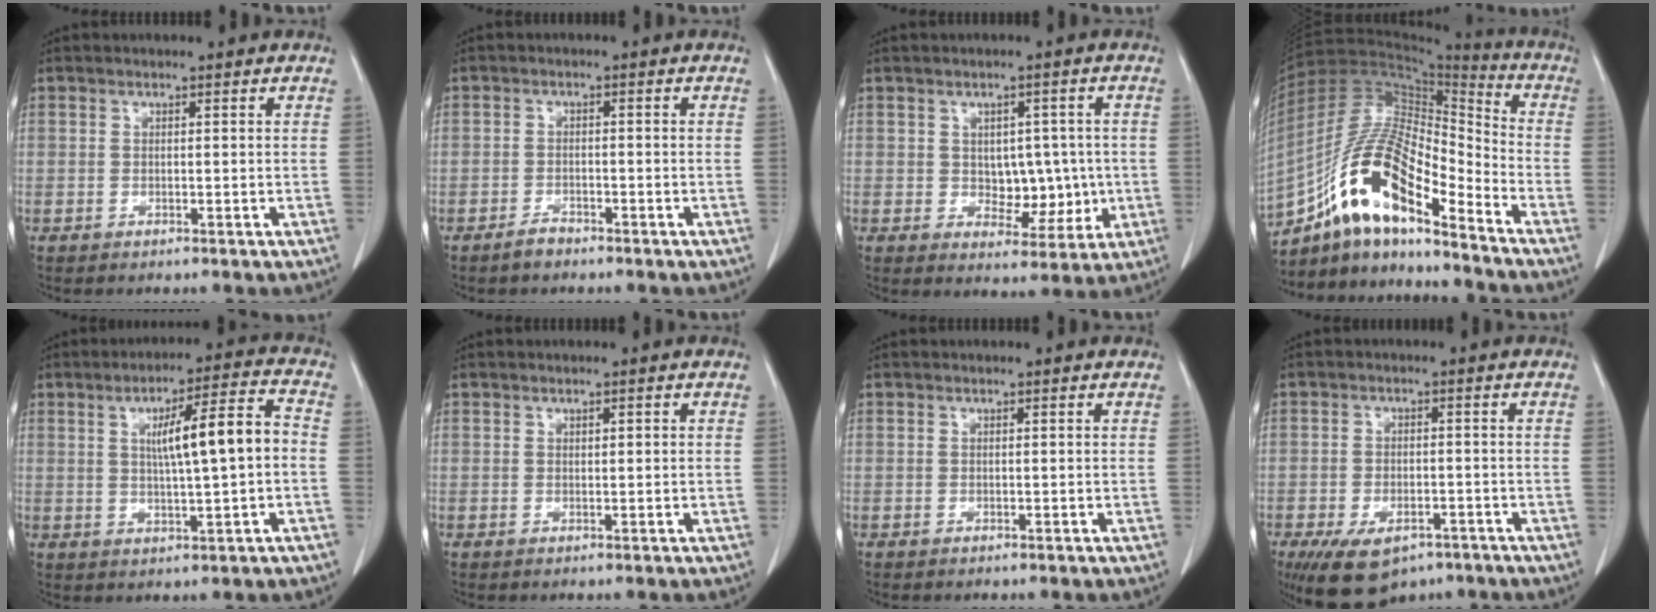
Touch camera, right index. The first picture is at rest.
{"total": 1.9, "force": [-1.7, 0.7, 0.6], "torque": [-0.011, 0.001, -0.028]}
{"total": 6.3, "force": [-0.1, 4.2, 4.7], "torque": [-0.049, 0.007, 0.012]}
{"total": 16.6, "force": [-10.7, 4.1, 12.0], "torque": [-0.233, 0.025, -0.191]}
{"total": 9.9, "force": [0.5, 0.9, 9.8], "torque": [-0.154, 0.020, 0.010]}
{"total": 0.7, "force": [0.2, 0.3, 0.6], "torque": [-0.008, 0.000, 0.005]}
{"total": 0.0}
{"total": 10.6, "force": [-6.9, 5.5, 5.9], "torque": [-0.105, -0.006, -0.104]}